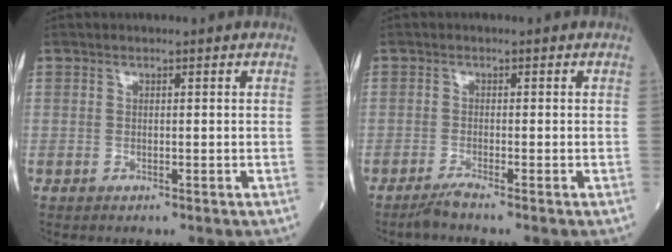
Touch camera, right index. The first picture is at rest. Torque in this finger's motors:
{"motor_torque": [-0.28, 0.00, 0.09, 0.02]}